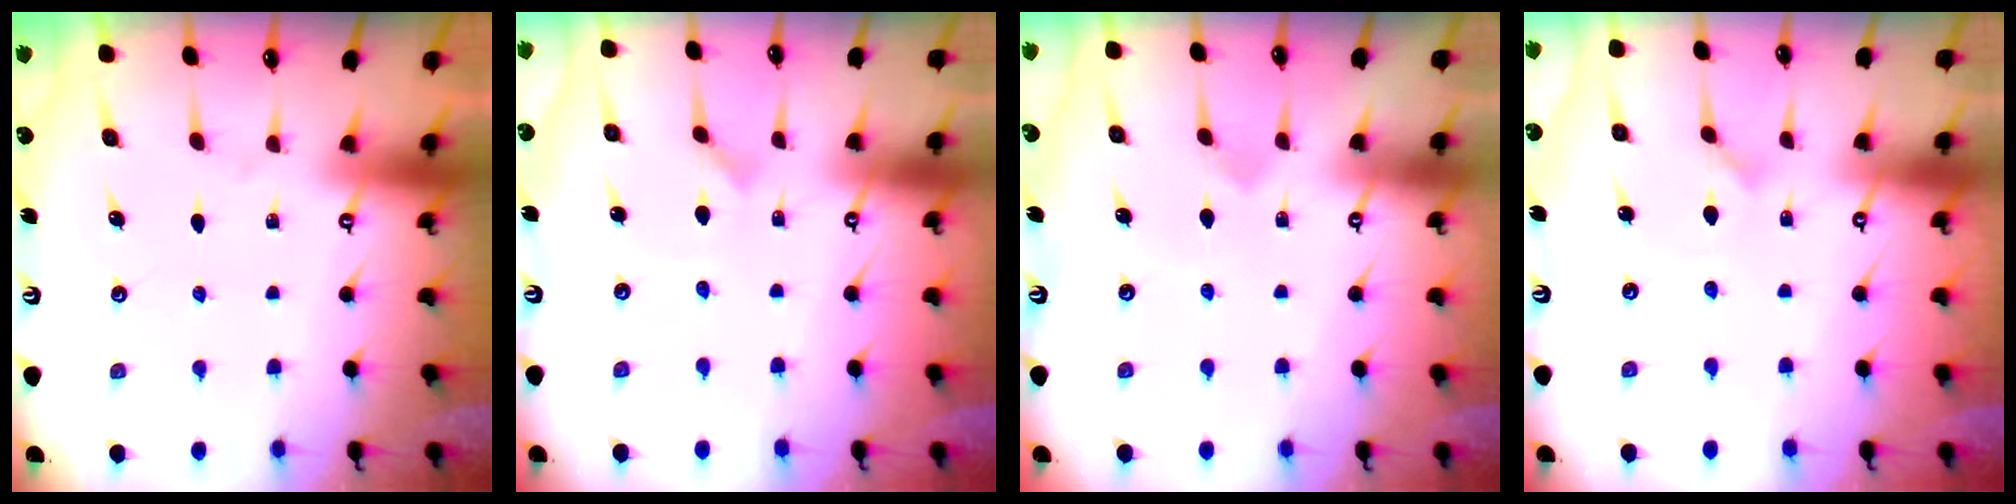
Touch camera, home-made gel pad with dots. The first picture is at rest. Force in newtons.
{"total": 0.0}
{"total": 2.6, "press": 2.6, "slide": 0.1}
{"total": 0.9, "press": 0.9, "slide": 0.0}